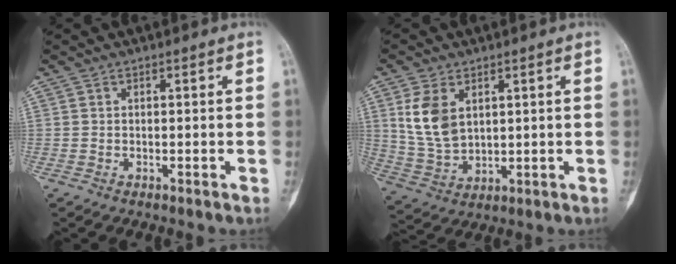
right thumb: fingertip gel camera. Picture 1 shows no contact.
{"total": 9.4, "force": [3.1, 6.0, 6.6], "torque": [-0.123, -0.010, 0.077]}